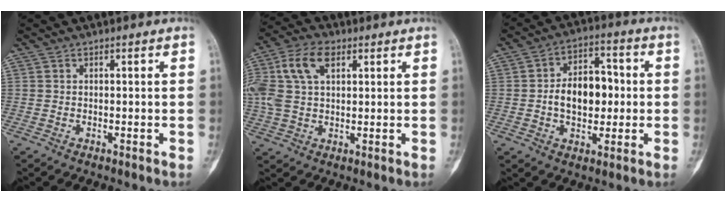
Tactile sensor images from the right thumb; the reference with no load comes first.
{"total": 13.2, "force": [4.1, 8.1, 9.6], "torque": [-0.216, 0.016, 0.077]}
{"total": 11.7, "force": [-0.3, 7.6, 8.9], "torque": [-0.109, 0.022, -0.009]}